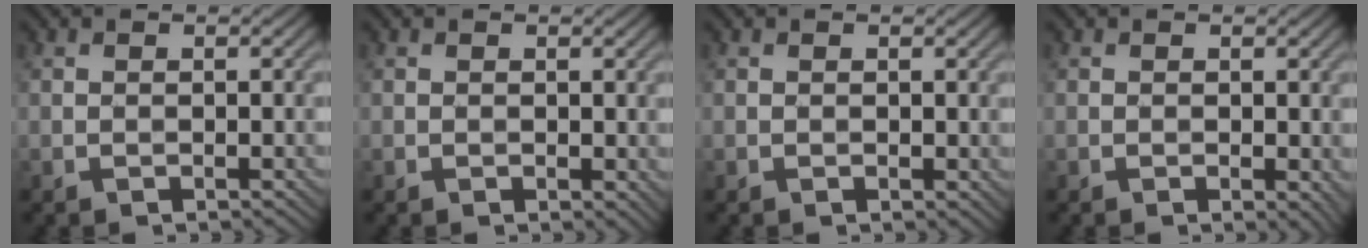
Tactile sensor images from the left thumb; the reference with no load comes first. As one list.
[{"total": 1.0, "force": [0.2, 0.7, 0.6], "torque": [-0.009, -0.006, 0.005]}, {"total": 0.7, "force": [0.2, 0.5, 0.4], "torque": [-0.003, -0.004, 0.005]}, {"total": 1.5, "force": [0.0, 0.9, 1.2], "torque": [-0.017, -0.006, 0.002]}]